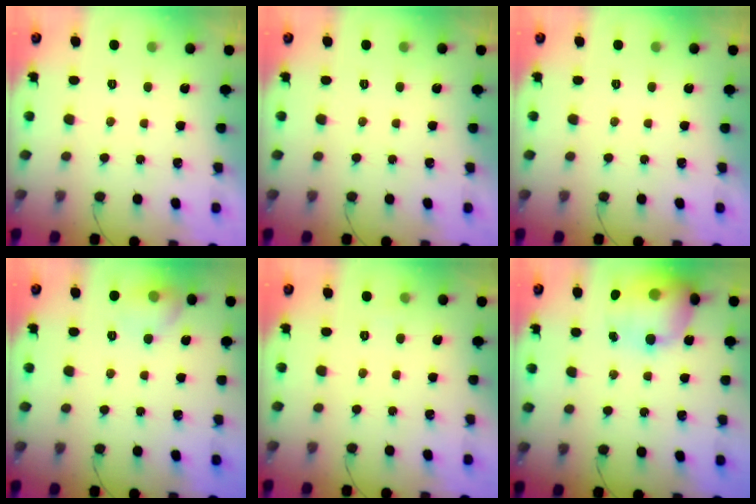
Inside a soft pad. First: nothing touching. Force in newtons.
{"total": 0.0}
{"total": 0.0}
{"total": 9.6, "press": 7.7, "slide": 5.6}
{"total": 2.3, "press": 2.1, "slide": 0.9}
{"total": 19.2, "press": 18.9, "slide": 3.4}